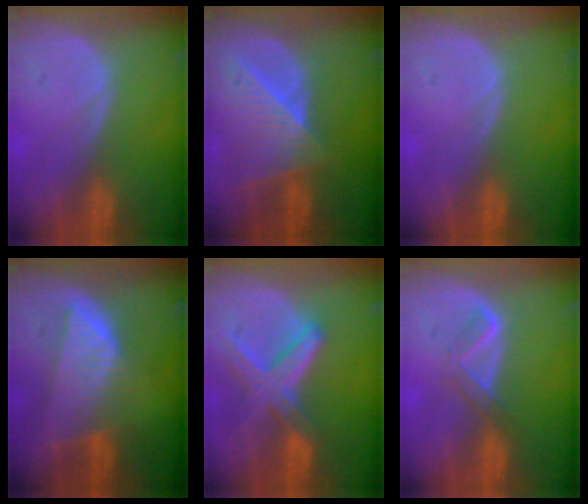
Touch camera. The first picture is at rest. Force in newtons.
{"total": 8.3, "press": 7.5, "slide": 3.5}
{"total": 0.0}
{"total": 8.0, "press": 7.2, "slide": 3.5}
{"total": 8.2, "press": 7.1, "slide": 4.1}
{"total": 3.2, "press": 3.1, "slide": 0.7}